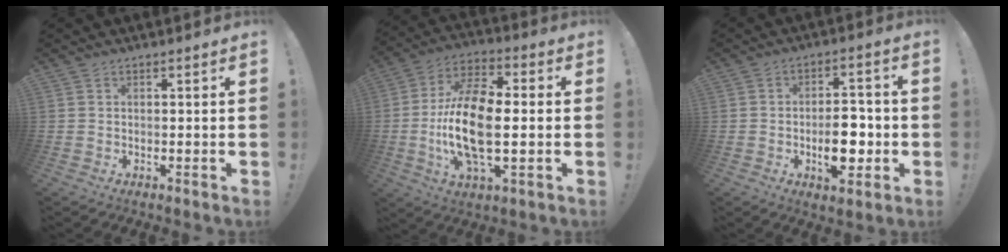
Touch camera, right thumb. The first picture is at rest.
{"total": 18.5, "force": [-1.9, 8.9, 16.1], "torque": [-0.333, 0.002, -0.035]}
{"total": 10.3, "force": [-2.3, 5.9, 8.2], "torque": [-0.127, 0.012, -0.037]}